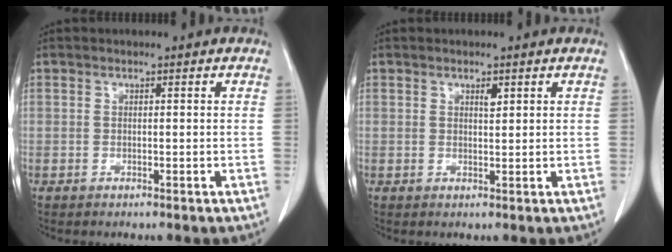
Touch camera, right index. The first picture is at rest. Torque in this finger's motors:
{"motor_torque": [-0.02, 0.07, 0.00, 0.00]}